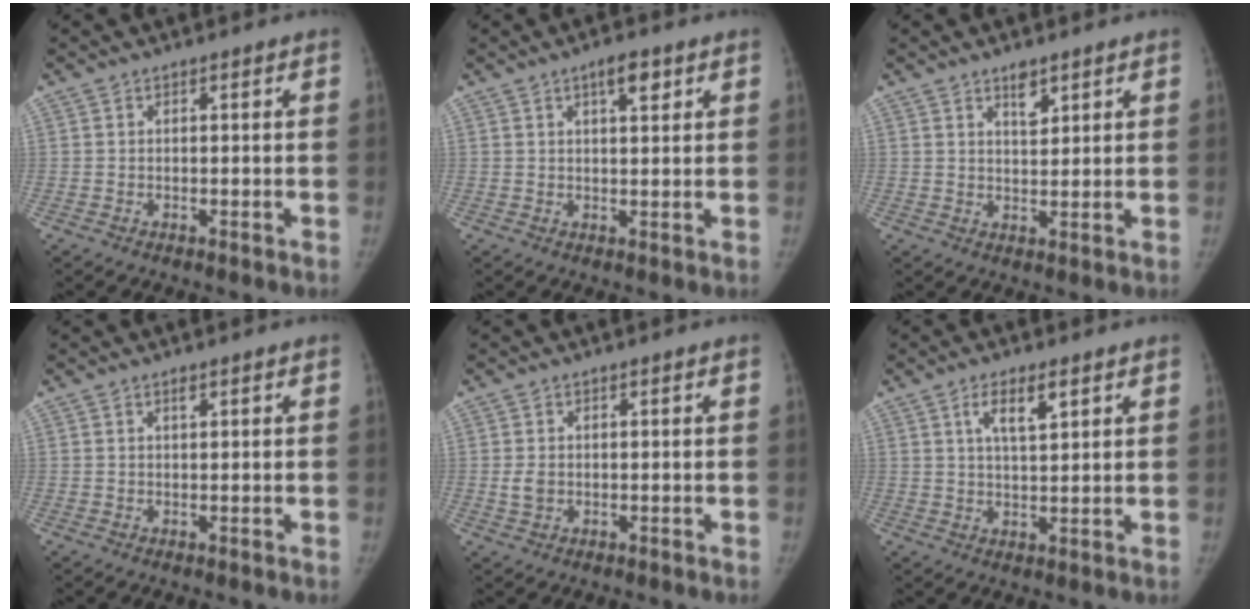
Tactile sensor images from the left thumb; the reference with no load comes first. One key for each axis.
{"total": 4.0, "fx": 2.1, "fy": 1.5, "fz": 3.1, "tx": -0.037, "ty": -0.008, "tz": 0.032}
{"total": 3.5, "fx": 2.3, "fy": 1.6, "fz": 2.1, "tx": -0.020, "ty": -0.016, "tz": 0.039}
{"total": 0.8, "fx": 0.5, "fy": 0.3, "fz": 0.5, "tx": -0.008, "ty": -0.001, "tz": 0.007}
{"total": 2.3, "fx": -0.1, "fy": 1.7, "fz": 1.5, "tx": -0.026, "ty": -0.002, "tz": -0.001}
{"total": 5.7, "fx": 2.8, "fy": 2.0, "fz": 4.5, "tx": -0.072, "ty": -0.013, "tz": 0.050}